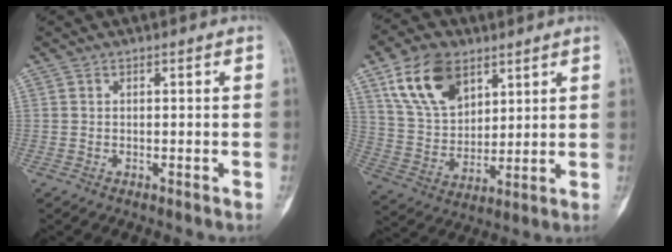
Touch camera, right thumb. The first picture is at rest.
{"total": 14.6, "force": [7.9, 8.8, 8.6], "torque": [-0.132, -0.026, 0.159]}